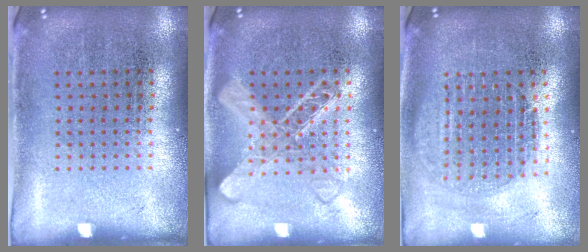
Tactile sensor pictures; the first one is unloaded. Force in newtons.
{"total": 2.9, "press": 2.9, "slide": 0.5}
{"total": 1.6, "press": 1.4, "slide": 0.8}